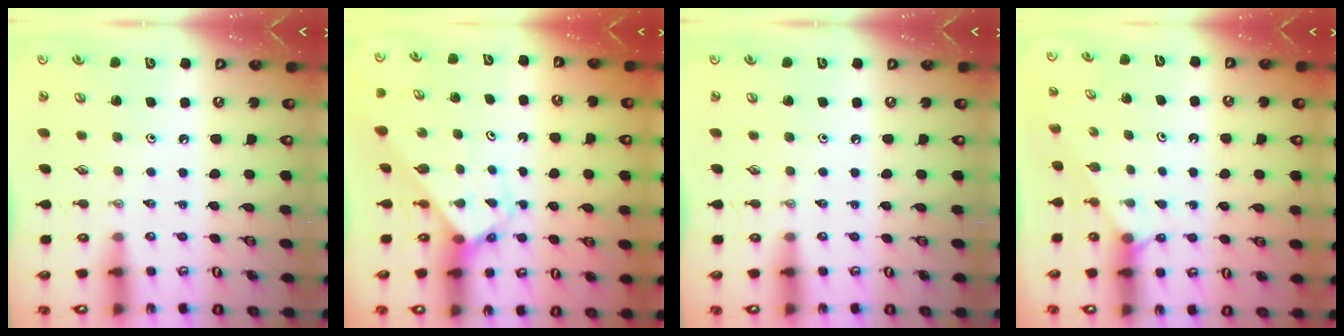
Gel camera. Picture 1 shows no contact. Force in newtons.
{"total": 2.9, "press": 2.9, "slide": 0.2}
{"total": 0.0}
{"total": 1.5, "press": 1.4, "slide": 0.2}